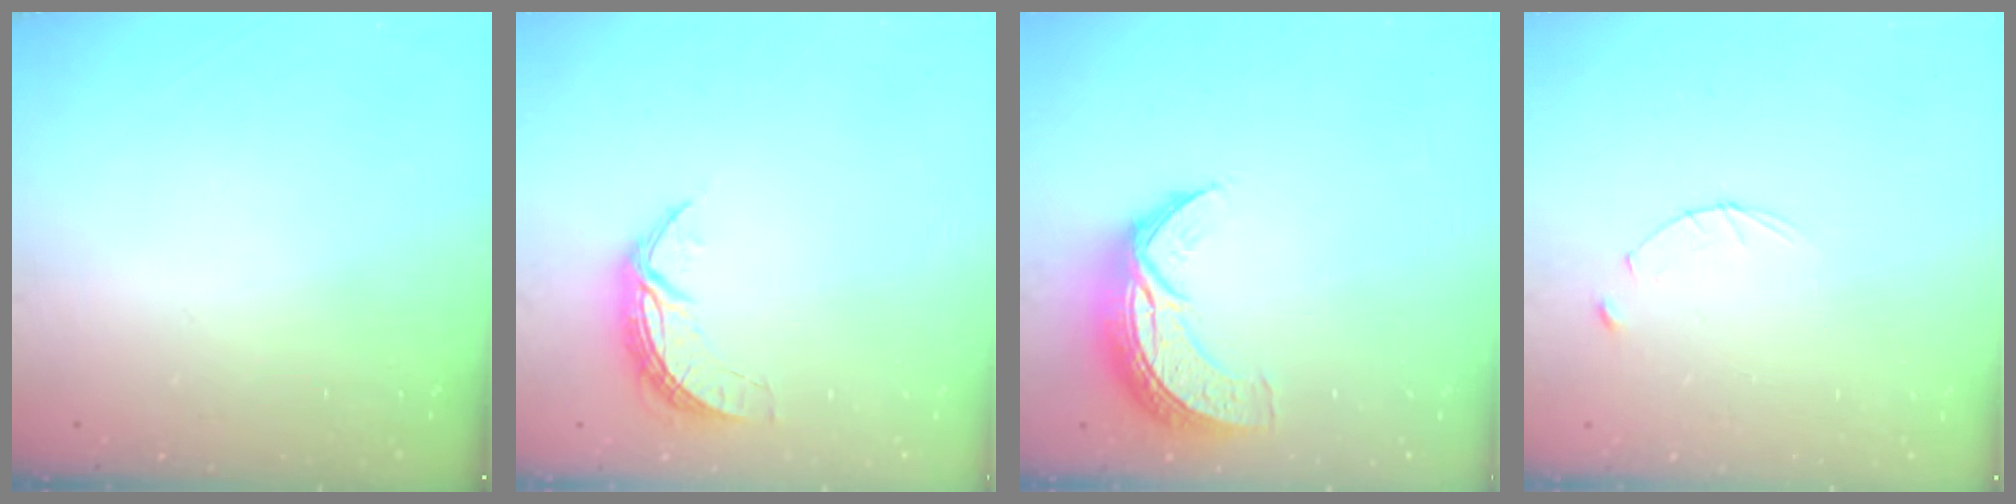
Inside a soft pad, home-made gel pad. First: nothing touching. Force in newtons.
{"total": 7.4, "press": 7.4, "slide": 0.5}
{"total": 10.1, "press": 10.1, "slide": 0.8}
{"total": 2.8, "press": 2.8, "slide": 0.4}